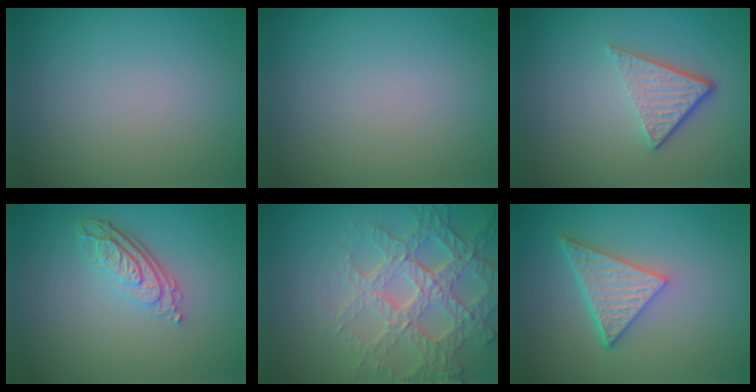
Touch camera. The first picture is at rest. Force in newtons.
{"total": 0.0}
{"total": 3.9, "press": 2.7, "slide": 2.9}
{"total": 4.0, "press": 2.8, "slide": 2.8}
{"total": 7.2, "press": 5.2, "slide": 4.9}
{"total": 5.1, "press": 3.7, "slide": 3.5}